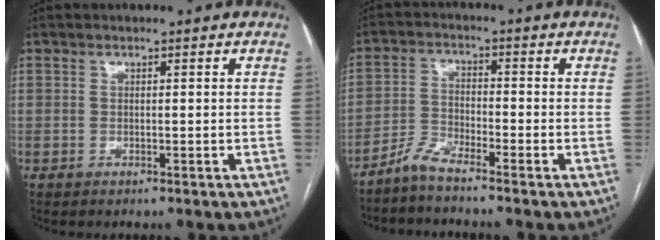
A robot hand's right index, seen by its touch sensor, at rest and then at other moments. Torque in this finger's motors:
{"motor_torque": [0.07, -0.07, -0.02, -0.01]}